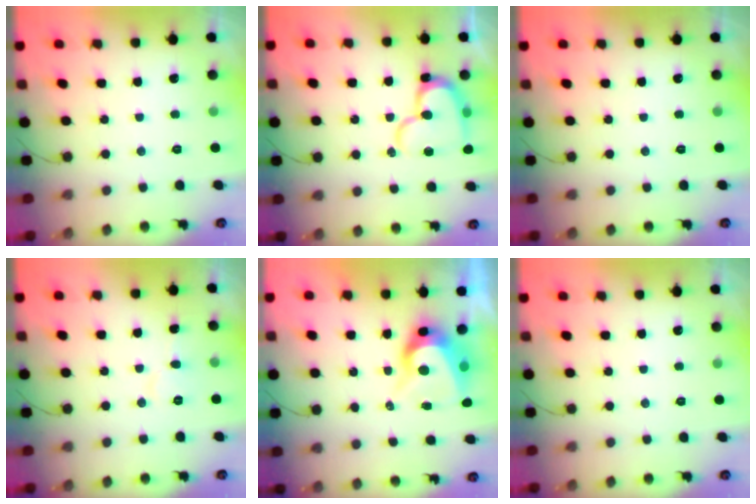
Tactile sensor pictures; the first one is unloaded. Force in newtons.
{"total": 15.6, "press": 15.5, "slide": 1.2}
{"total": 0.0}
{"total": 5.7, "press": 5.6, "slide": 0.6}
{"total": 8.8, "press": 8.8, "slide": 0.9}
{"total": 0.0}